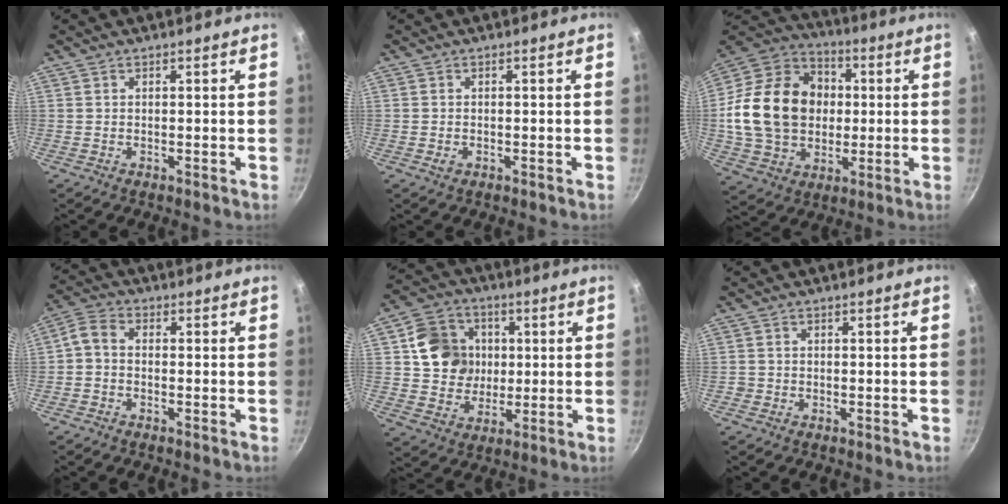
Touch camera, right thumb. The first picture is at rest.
{"total": 1.2, "force": [-0.4, 0.9, 0.7], "torque": [-0.011, 0.001, -0.007]}
{"total": 23.2, "force": [0.8, 18.1, 14.4], "torque": [-0.231, 0.027, 0.017]}
{"total": 3.9, "force": [-1.0, 2.8, 2.5], "torque": [-0.061, 0.024, -0.033]}
{"total": 12.3, "force": [2.1, 10.9, 5.4], "torque": [-0.063, 0.006, 0.036]}
{"total": 0.8, "force": [-0.3, 0.7, 0.1], "torque": [0.000, 0.002, -0.005]}